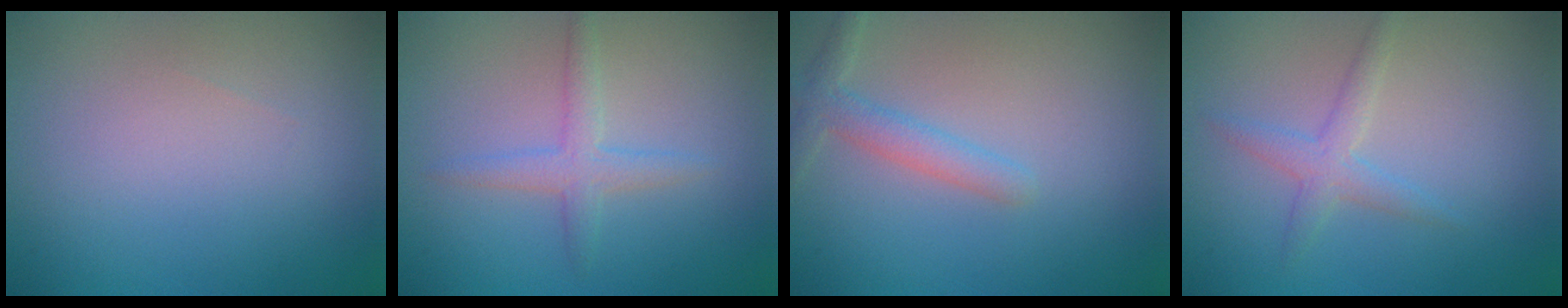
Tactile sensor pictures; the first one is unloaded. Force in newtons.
{"total": 2.0, "press": 2.0, "slide": 0.1}
{"total": 2.2, "press": 2.2, "slide": 0.1}
{"total": 2.0, "press": 2.0, "slide": 0.2}